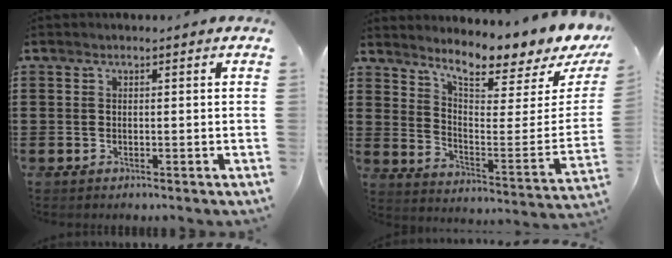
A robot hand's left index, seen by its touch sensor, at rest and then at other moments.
{"total": 7.4, "force": [6.7, 0.6, 3.2], "torque": [-0.069, -0.065, 0.108]}